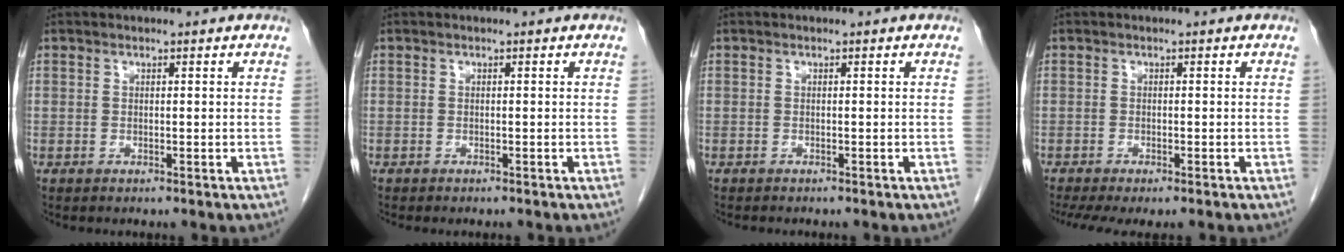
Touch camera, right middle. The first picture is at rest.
{"total": 1.7, "force": [-1.5, 0.4, 0.7], "torque": [-0.014, -0.004, -0.017]}
{"total": 1.6, "force": [-1.4, 0.3, 0.7], "torque": [-0.014, -0.004, -0.016]}
{"total": 7.7, "force": [-6.2, 1.8, 4.2], "torque": [-0.063, -0.006, -0.094]}